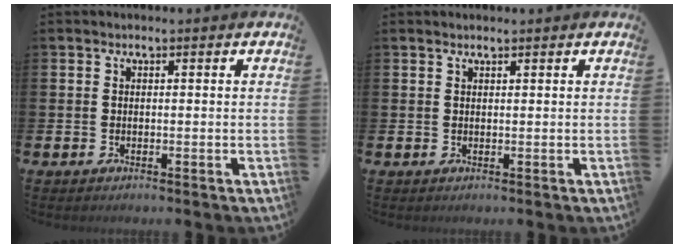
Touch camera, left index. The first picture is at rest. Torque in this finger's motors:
{"motor_torque": [0.02, 0.04, -0.04, 0.00]}